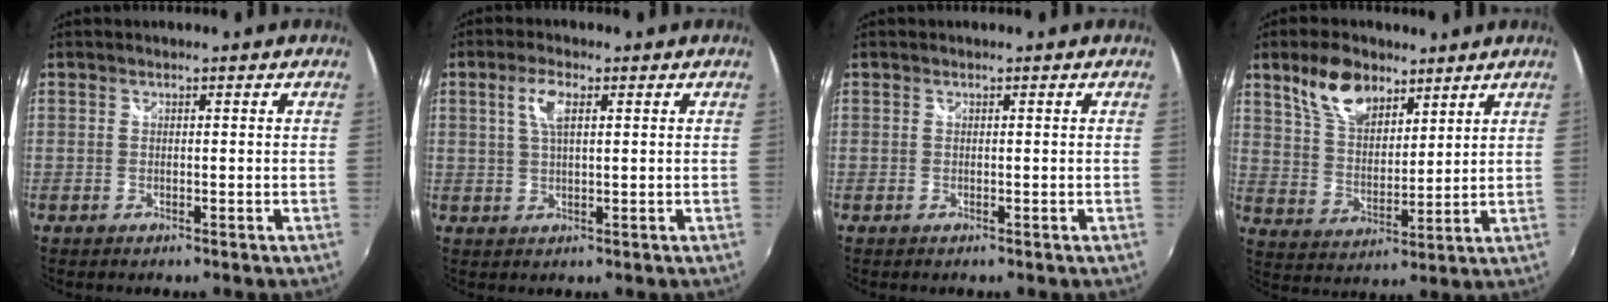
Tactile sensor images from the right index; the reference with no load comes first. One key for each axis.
{"total": 4.5, "fx": 1.6, "fy": 1.6, "fz": 3.9, "tx": -0.074, "ty": 0.005, "tz": 0.031}
{"total": 0.0}
{"total": 10.7, "fx": 7.1, "fy": 5.6, "fz": 5.7, "tx": -0.106, "ty": 0.015, "tz": 0.139}